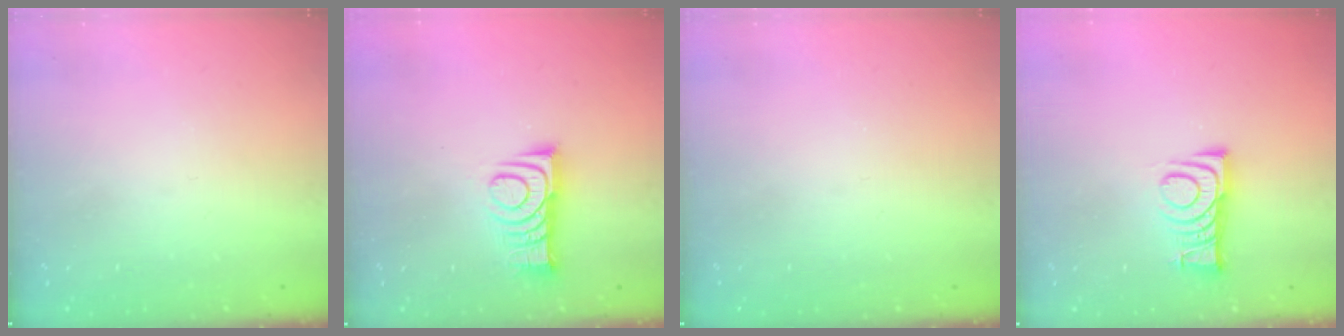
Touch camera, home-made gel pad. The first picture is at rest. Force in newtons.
{"total": 9.6, "press": 9.6, "slide": 0.1}
{"total": 0.0}
{"total": 8.0, "press": 7.9, "slide": 0.5}